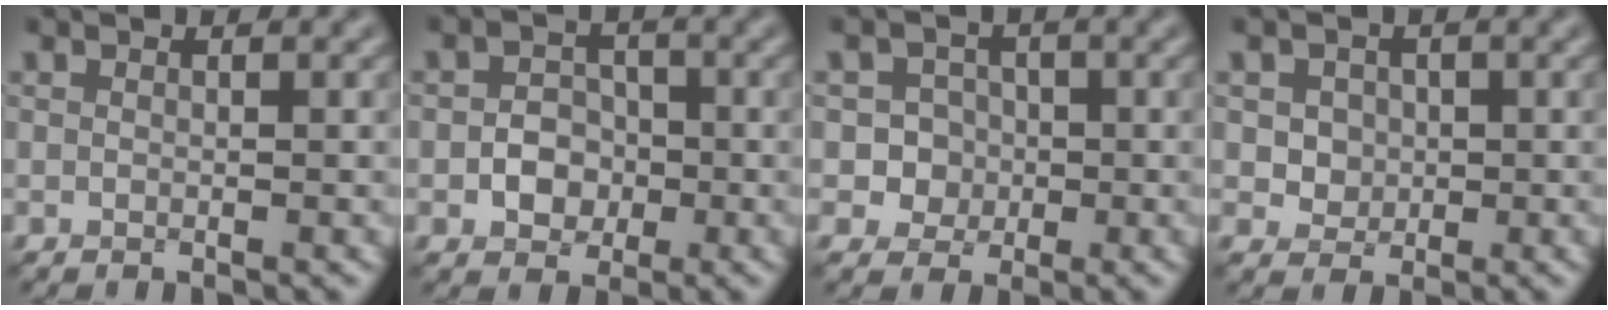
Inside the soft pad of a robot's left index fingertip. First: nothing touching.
{"total": 3.1, "force": [-1.0, 2.4, 1.6], "torque": [-0.020, 0.002, -0.022]}
{"total": 3.0, "force": [-0.6, 2.9, 0.8], "torque": [0.005, 0.007, -0.028]}
{"total": 3.0, "force": [0.7, 2.6, 1.4], "torque": [-0.025, 0.004, 0.012]}